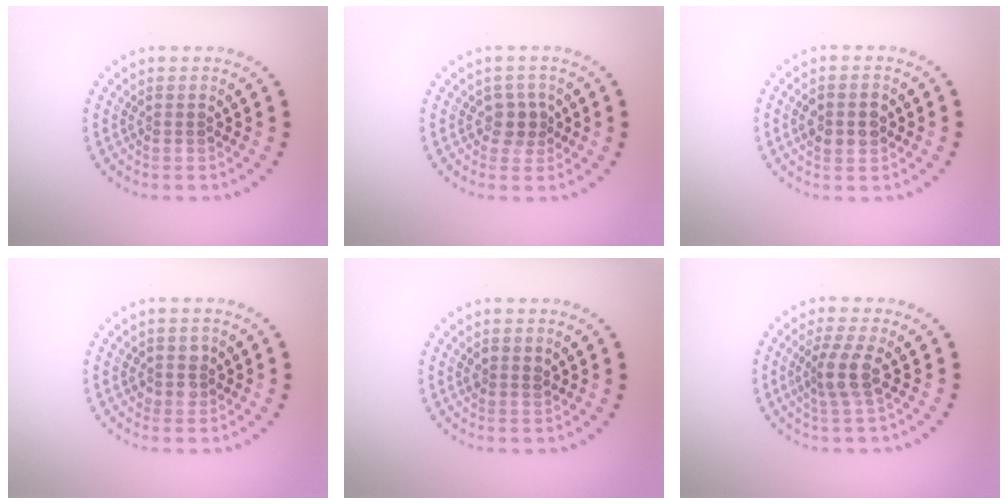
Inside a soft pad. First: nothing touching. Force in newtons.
{"total": 1.8, "press": 1.4, "slide": 1.1}
{"total": 3.0, "press": 3.0, "slide": 0.0}
{"total": 1.6, "press": 1.5, "slide": 0.6}
{"total": 0.8, "press": 0.7, "slide": 0.4}
{"total": 2.6, "press": 2.1, "slide": 1.6}